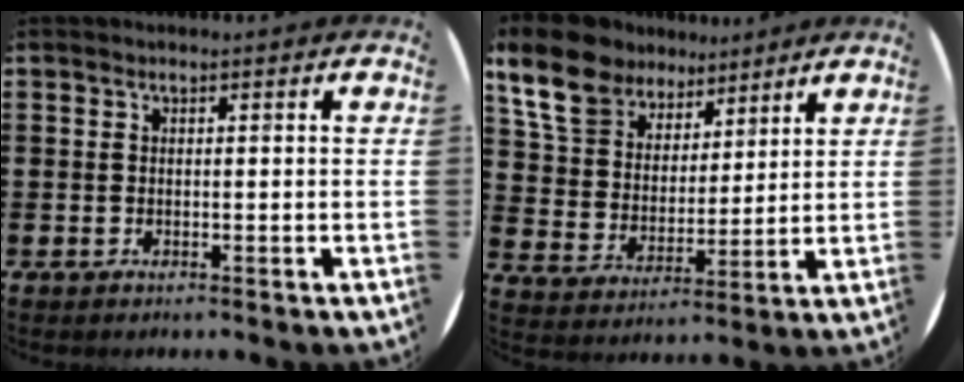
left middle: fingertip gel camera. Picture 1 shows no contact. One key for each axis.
{"total": 11.2, "fx": 8.9, "fy": 6.2, "fz": 3.0, "tx": -0.108, "ty": -0.028, "tz": 0.171}